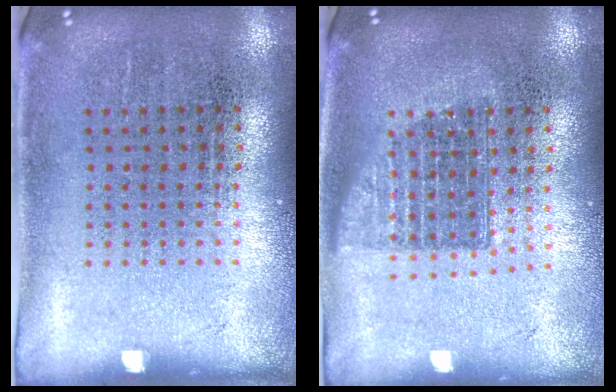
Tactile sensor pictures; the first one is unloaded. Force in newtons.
{"total": 1.4, "press": 1.2, "slide": 0.8}